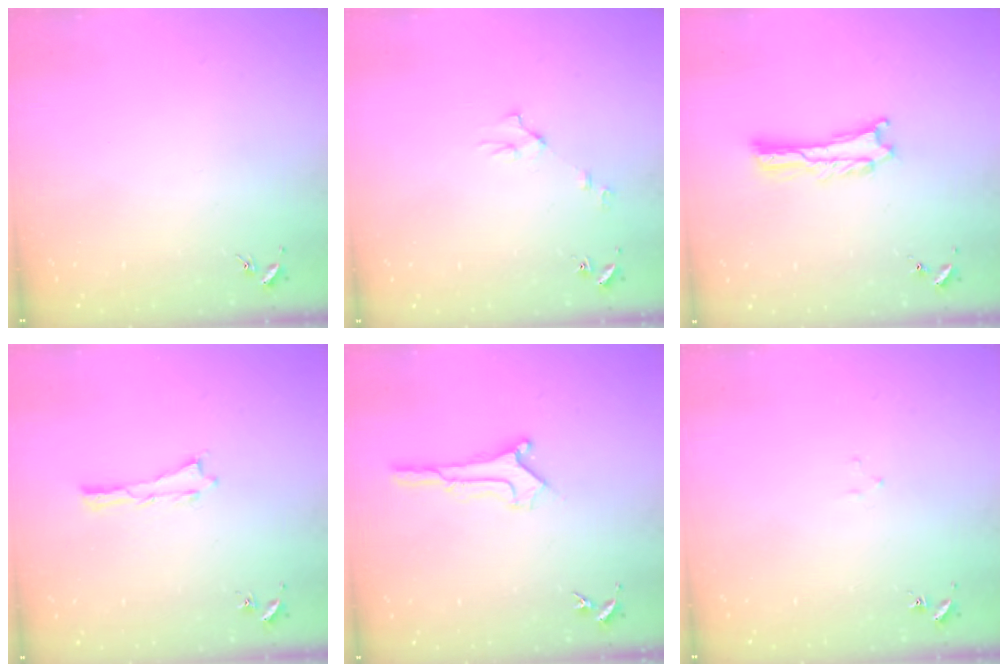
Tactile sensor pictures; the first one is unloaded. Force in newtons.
{"total": 3.1, "press": 3.1, "slide": 0.3}
{"total": 1.0, "press": 1.0, "slide": 0.2}
{"total": 0.0}
{"total": 0.9, "press": 0.9, "slide": 0.1}
{"total": 1.6, "press": 1.6, "slide": 0.1}